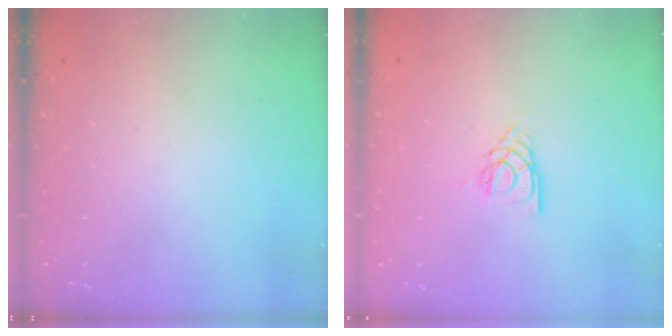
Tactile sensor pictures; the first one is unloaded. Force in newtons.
{"total": 2.9, "press": 2.8, "slide": 0.4}